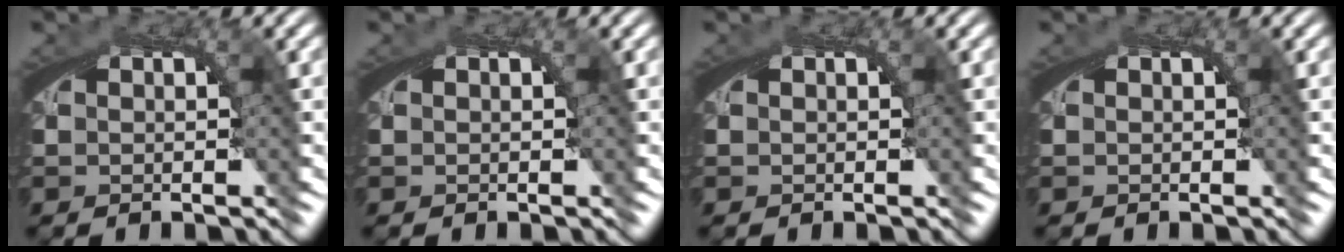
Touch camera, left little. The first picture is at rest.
{"total": 1.4, "force": [-0.2, -1.3, -0.5], "torque": [0.021, -0.002, 0.003]}
{"total": 0.0}
{"total": 0.0}